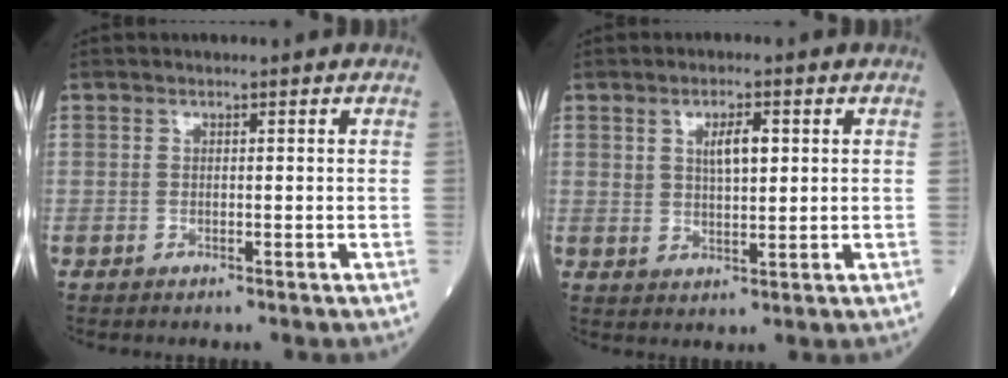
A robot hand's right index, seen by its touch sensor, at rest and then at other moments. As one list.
[{"total": 4.1, "force": [1.4, 1.4, 3.6], "torque": [-0.062, 0.002, 0.025]}]